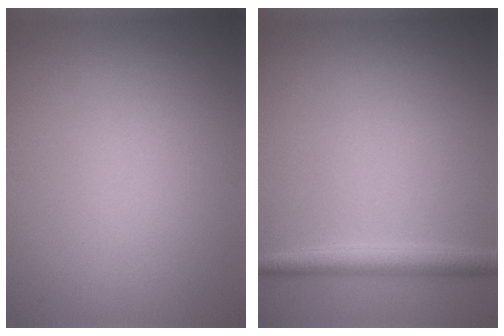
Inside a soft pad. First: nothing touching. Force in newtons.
{"total": 2.2, "press": 2.2, "slide": 0.1}